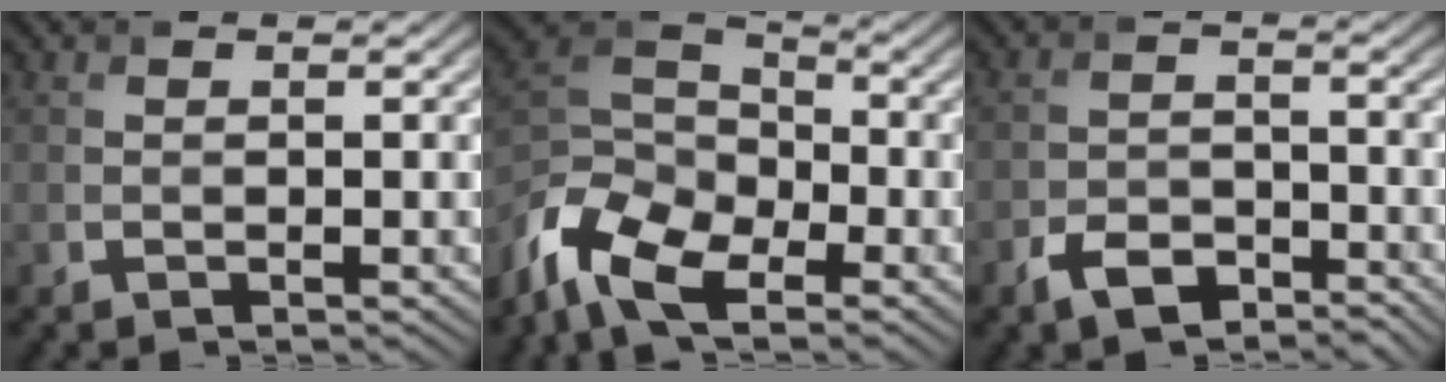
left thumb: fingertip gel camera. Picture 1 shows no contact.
{"total": 11.0, "force": [-7.2, 5.3, 6.4], "torque": [-0.149, -0.015, -0.157]}
{"total": 4.6, "force": [-3.3, 2.3, 2.1], "torque": [-0.041, -0.004, -0.067]}